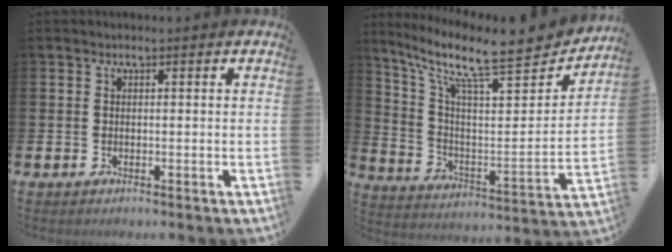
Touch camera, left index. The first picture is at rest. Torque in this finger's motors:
{"motor_torque": [0.52, -0.84, 0.54, 0.18]}